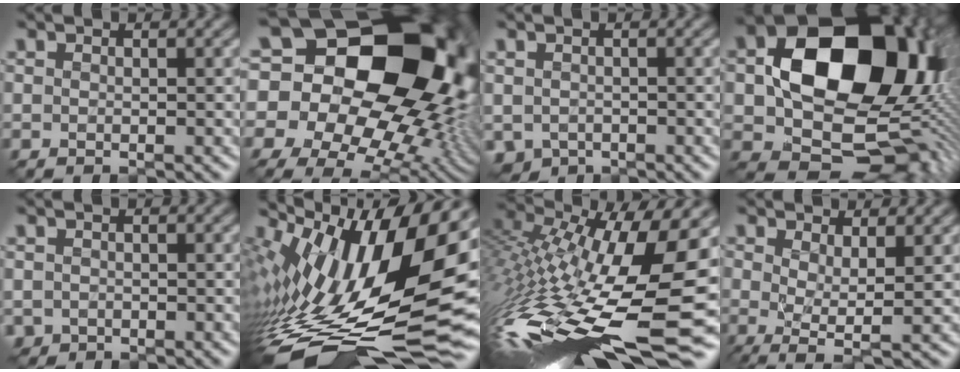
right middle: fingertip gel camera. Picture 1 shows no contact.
{"total": 24.2, "force": [5.8, 18.2, 14.8], "torque": [-0.245, 0.033, 0.068]}
{"total": 2.3, "force": [-1.3, 1.7, 0.8], "torque": [-0.013, -0.012, -0.025]}
{"total": 17.7, "force": [1.4, 12.5, 12.4], "torque": [-0.168, -0.023, 0.031]}
{"total": 0.9, "force": [-0.4, 0.8, 0.1], "torque": [0.000, -0.007, -0.009]}
{"total": 16.7, "force": [-1.0, 7.2, 15.1], "torque": [-0.257, -0.002, -0.023]}
{"total": 18.0, "force": [-2.2, 6.0, 16.9], "torque": [-0.331, -0.035, -0.035]}
{"total": 2.7, "force": [0.6, 0.4, 2.6], "torque": [-0.037, -0.011, 0.005]}